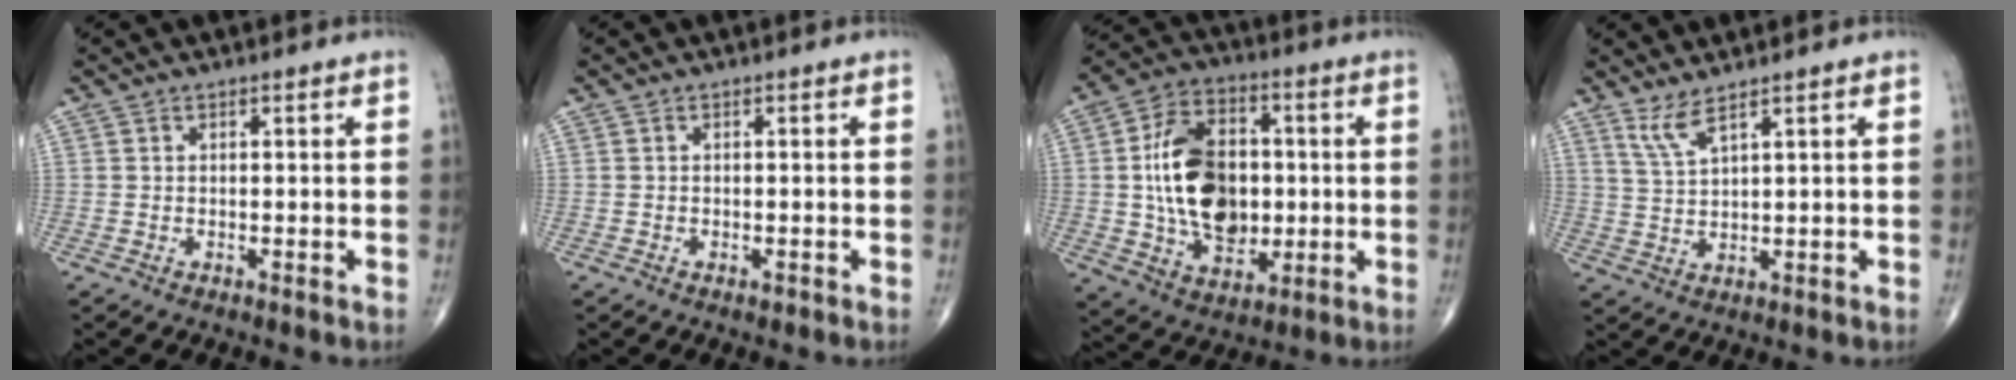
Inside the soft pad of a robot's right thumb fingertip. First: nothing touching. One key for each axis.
{"total": 0.7, "fx": -0.4, "fy": 0.3, "fz": 0.4, "tx": -0.006, "ty": 0.000, "tz": -0.006}
{"total": 18.1, "fx": 0.4, "fy": 12.2, "fz": 13.4, "tx": -0.201, "ty": 0.010, "tz": 0.011}
{"total": 3.9, "fx": 2.8, "fy": 0.4, "fz": 2.6, "tx": -0.062, "ty": -0.023, "tz": 0.065}